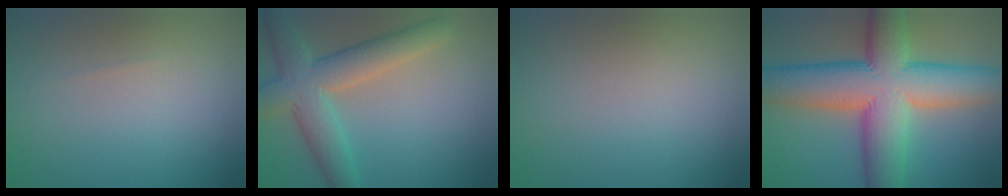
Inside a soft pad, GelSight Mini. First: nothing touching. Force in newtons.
{"total": 6.8, "press": 6.8, "slide": 0.3}
{"total": 0.0}
{"total": 13.4, "press": 13.4, "slide": 0.8}